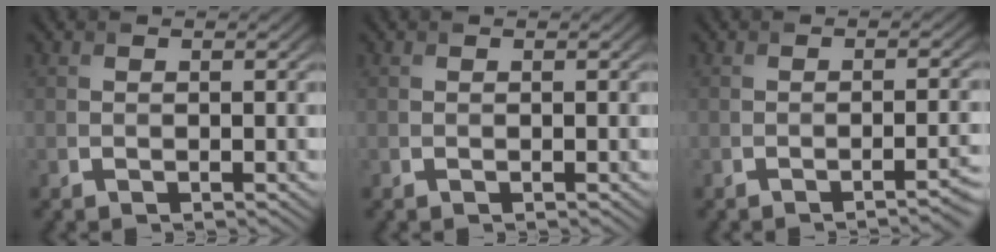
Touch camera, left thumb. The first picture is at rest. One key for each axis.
{"total": 0.0}
{"total": 2.7, "fx": -1.6, "fy": 0.6, "fz": 2.1, "tx": -0.022, "ty": 0.006, "tz": -0.031}